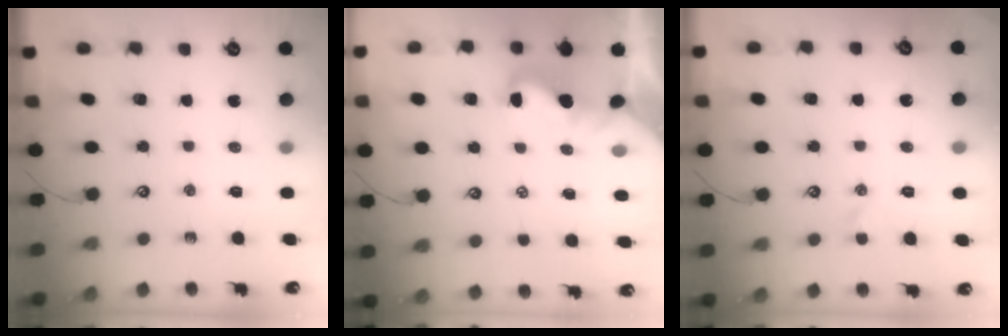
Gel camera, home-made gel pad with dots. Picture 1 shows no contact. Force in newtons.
{"total": 1.0, "press": 0.9, "slide": 0.4}
{"total": 0.9, "press": 0.7, "slide": 0.6}